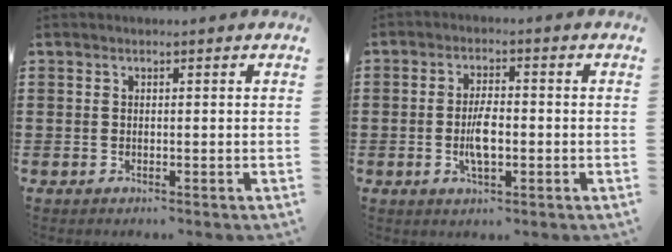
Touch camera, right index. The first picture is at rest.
{"total": 4.9, "force": [-0.9, 1.9, 4.4], "torque": [-0.090, 0.001, -0.020]}